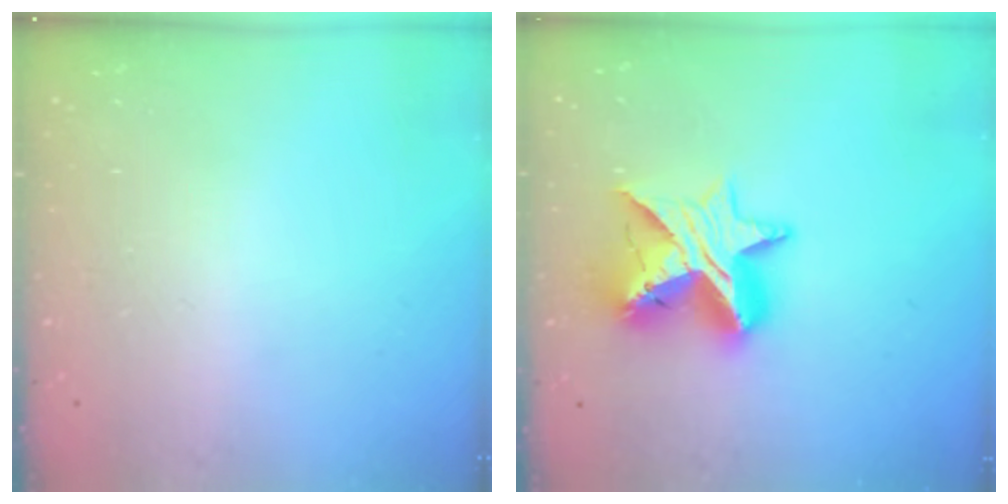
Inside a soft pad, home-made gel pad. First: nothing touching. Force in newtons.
{"total": 14.5, "press": 14.5, "slide": 1.3}